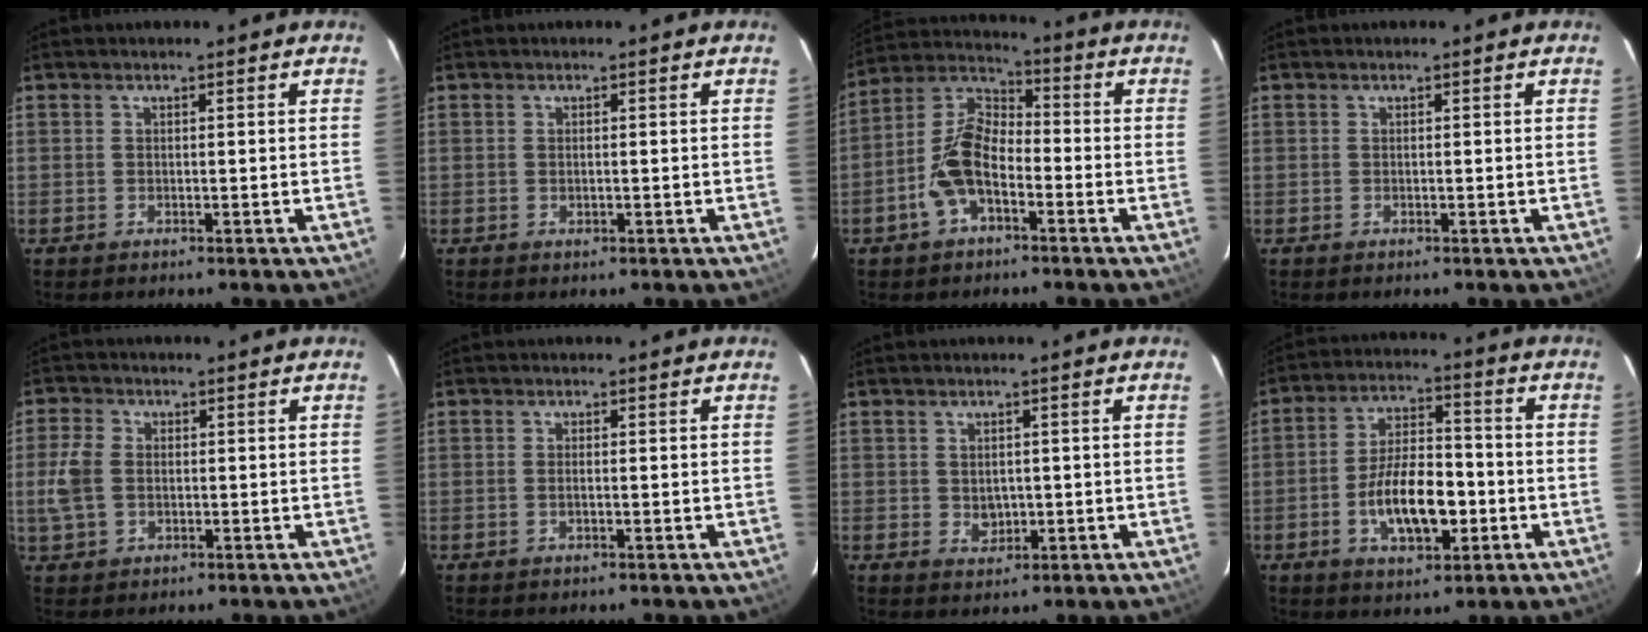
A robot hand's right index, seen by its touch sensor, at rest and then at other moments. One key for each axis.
{"total": 0.6, "fx": 0.1, "fy": 0.5, "fz": 0.4, "tx": -0.007, "ty": 0.001, "tz": 0.002}
{"total": 10.2, "fx": -4.1, "fy": 5.6, "fz": 7.5, "tx": -0.160, "ty": 0.021, "tz": -0.080}
{"total": 0.0}
{"total": 5.6, "fx": -0.4, "fy": 4.1, "fz": 3.8, "tx": -0.093, "ty": 0.006, "tz": -0.007}
{"total": 0.8, "fx": -0.2, "fy": 0.2, "fz": 0.8, "tx": -0.017, "ty": 0.001, "tz": -0.004}
{"total": 2.9, "fx": 0.0, "fy": 2.5, "fz": 1.5, "tx": -0.024, "ty": 0.000, "tz": 0.005}
{"total": 12.1, "fx": -3.6, "fy": 5.5, "fz": 10.1, "tx": -0.193, "ty": 0.010, "tz": -0.054}